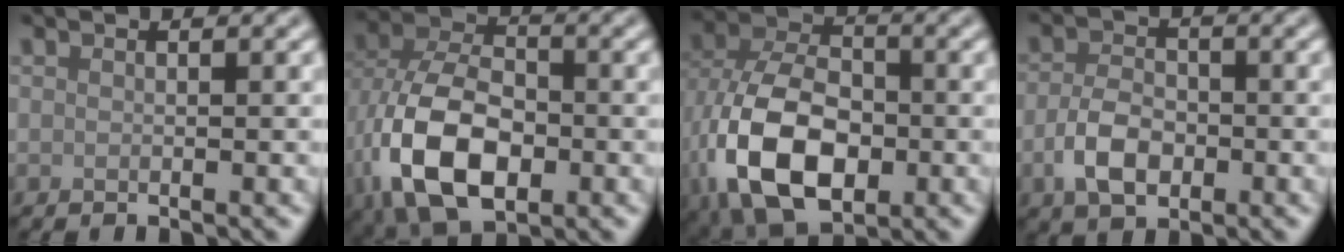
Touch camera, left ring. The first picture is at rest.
{"total": 11.4, "force": [-3.5, 6.8, 8.4], "torque": [-0.184, -0.013, -0.076]}
{"total": 12.5, "force": [-3.8, 7.6, 9.2], "torque": [-0.201, -0.017, -0.078]}
{"total": 4.1, "force": [-1.3, 2.6, 2.8], "torque": [-0.061, -0.002, -0.030]}